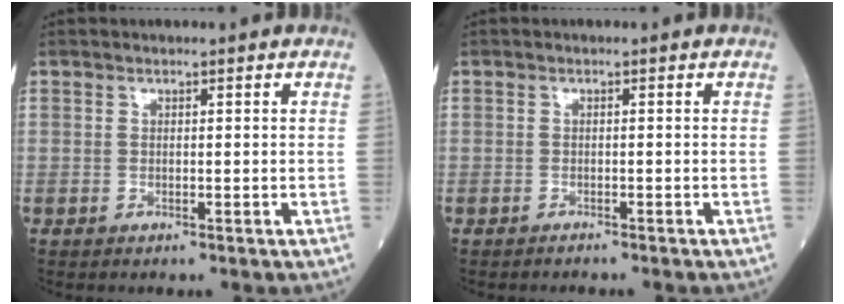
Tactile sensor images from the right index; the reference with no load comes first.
{"total": 1.5, "force": [-1.4, 0.0, 0.6], "torque": [-0.011, 0.000, -0.017]}